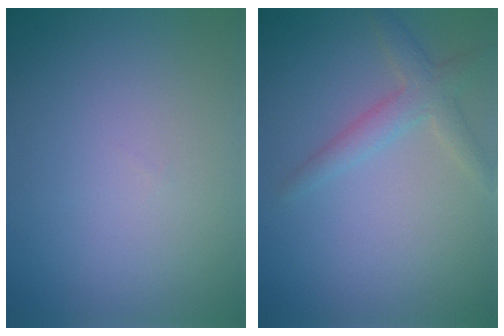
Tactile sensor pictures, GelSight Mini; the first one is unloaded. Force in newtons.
{"total": 2.4, "press": 2.4, "slide": 0.1}